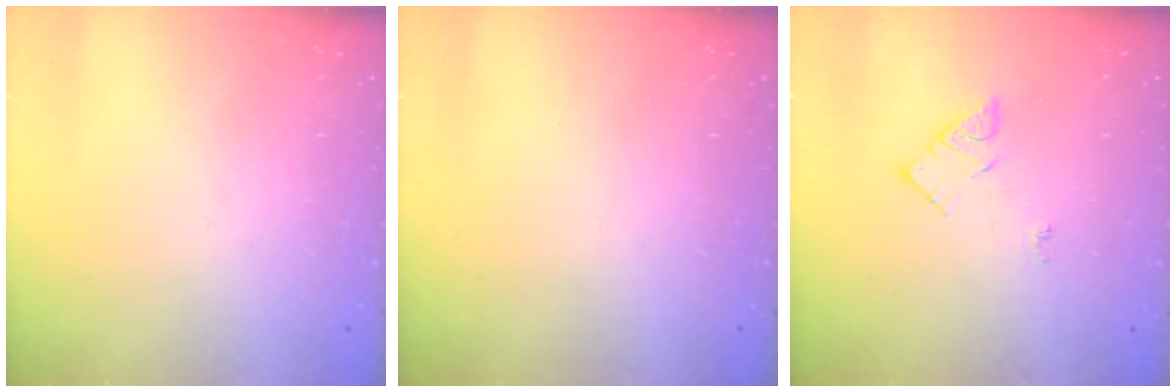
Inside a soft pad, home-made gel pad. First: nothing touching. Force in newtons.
{"total": 0.0}
{"total": 7.4, "press": 7.4, "slide": 0.2}